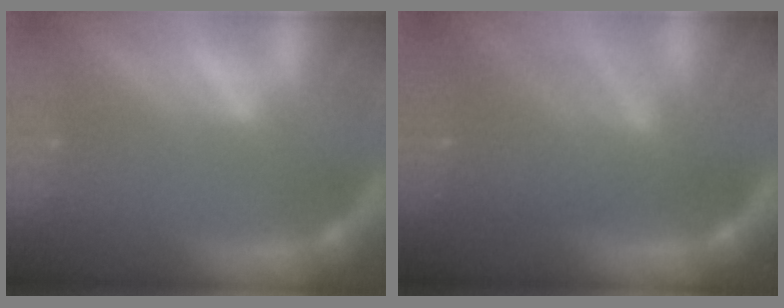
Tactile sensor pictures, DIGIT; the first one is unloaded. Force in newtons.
{"total": 7.6}